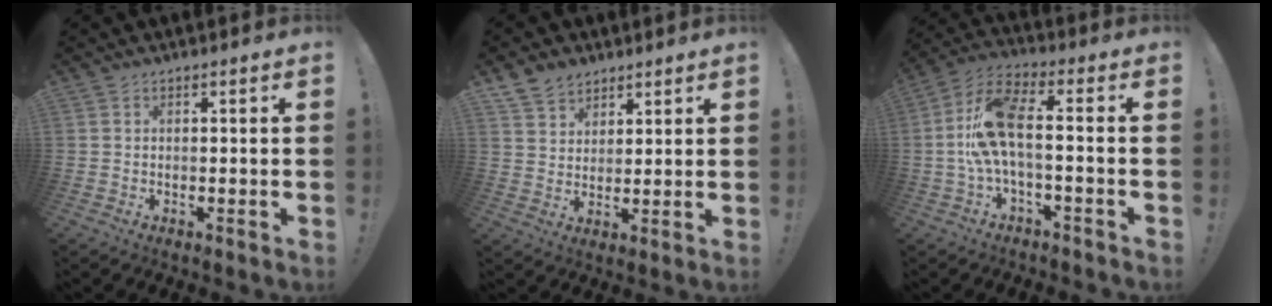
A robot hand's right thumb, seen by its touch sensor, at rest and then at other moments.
{"total": 7.2, "force": [5.3, 4.8, 1.0], "torque": [-0.018, -0.034, 0.106]}
{"total": 13.6, "force": [-0.3, 4.8, 12.7], "torque": [-0.253, 0.006, -0.008]}